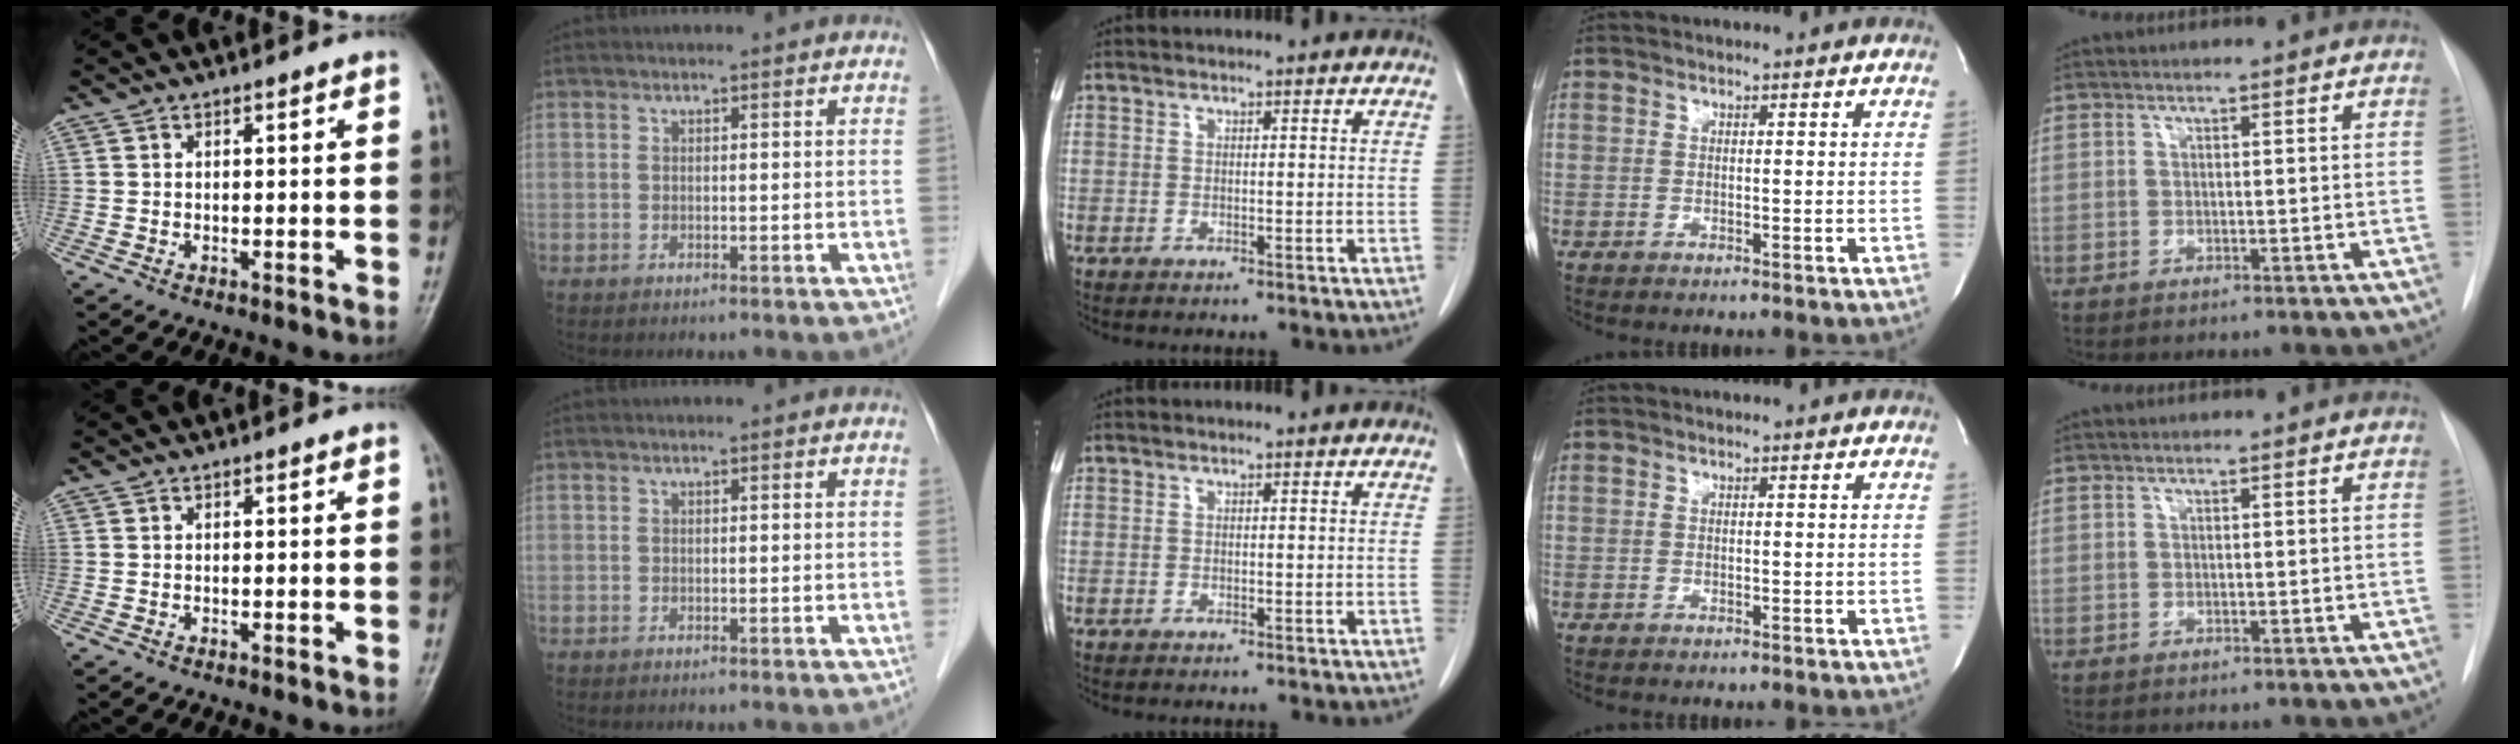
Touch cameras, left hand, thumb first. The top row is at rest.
{}